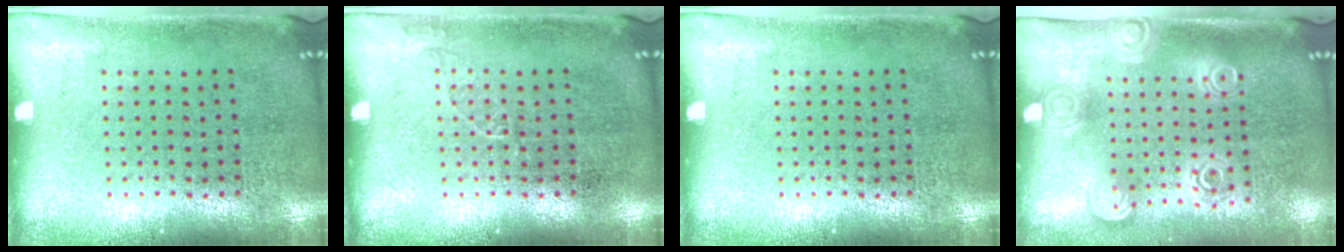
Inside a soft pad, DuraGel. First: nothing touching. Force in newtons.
{"total": 0.7, "press": 0.7, "slide": 0.1}
{"total": 0.0}
{"total": 1.7, "press": 1.3, "slide": 1.1}